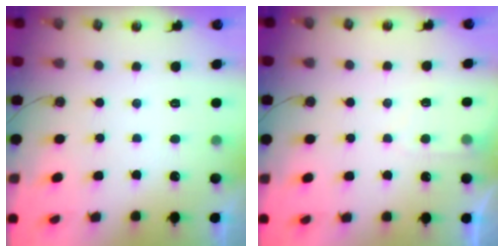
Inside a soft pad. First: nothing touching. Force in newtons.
{"total": 3.6, "press": 3.6, "slide": 0.5}